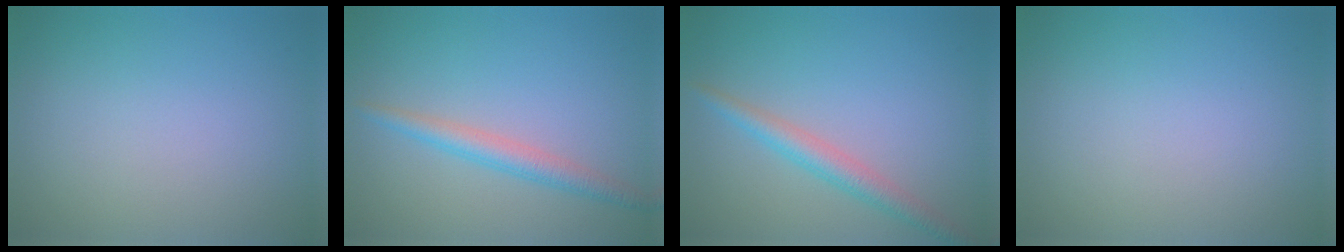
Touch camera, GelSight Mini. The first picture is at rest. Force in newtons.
{"total": 2.6, "press": 2.6, "slide": 0.0}
{"total": 2.8, "press": 2.8, "slide": 0.1}
{"total": 0.0}